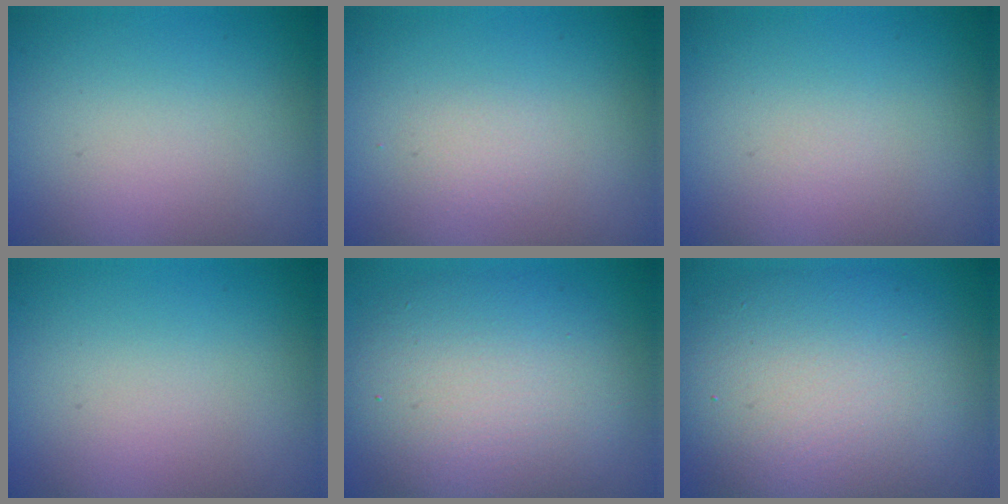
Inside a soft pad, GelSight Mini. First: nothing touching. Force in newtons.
{"total": 0.7, "press": 0.7, "slide": 0.0}
{"total": 0.0}
{"total": 0.0}
{"total": 8.5, "press": 8.5, "slide": 0.3}
{"total": 10.1, "press": 10.1, "slide": 0.3}